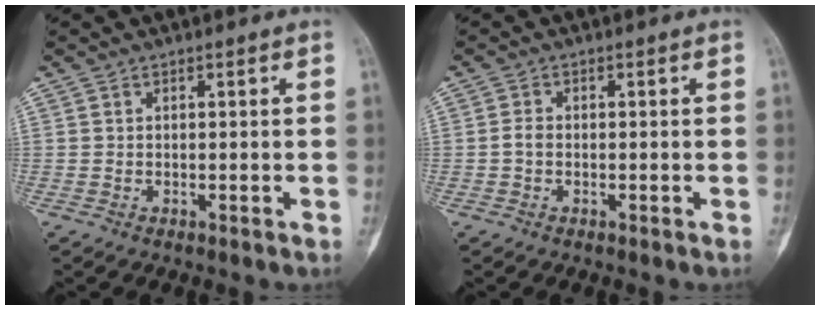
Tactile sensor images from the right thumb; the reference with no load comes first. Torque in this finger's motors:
{"motor_torque": [0.01, 0.00, 0.02, -0.10, 0.00]}